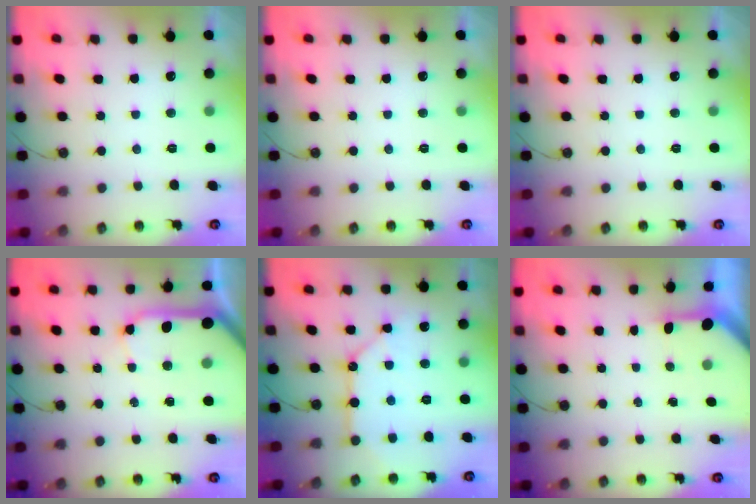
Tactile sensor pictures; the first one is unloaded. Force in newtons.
{"total": 0.0}
{"total": 0.0}
{"total": 14.9, "press": 14.7, "slide": 1.9}
{"total": 11.0, "press": 11.0, "slide": 0.1}
{"total": 3.2, "press": 3.2, "slide": 0.3}